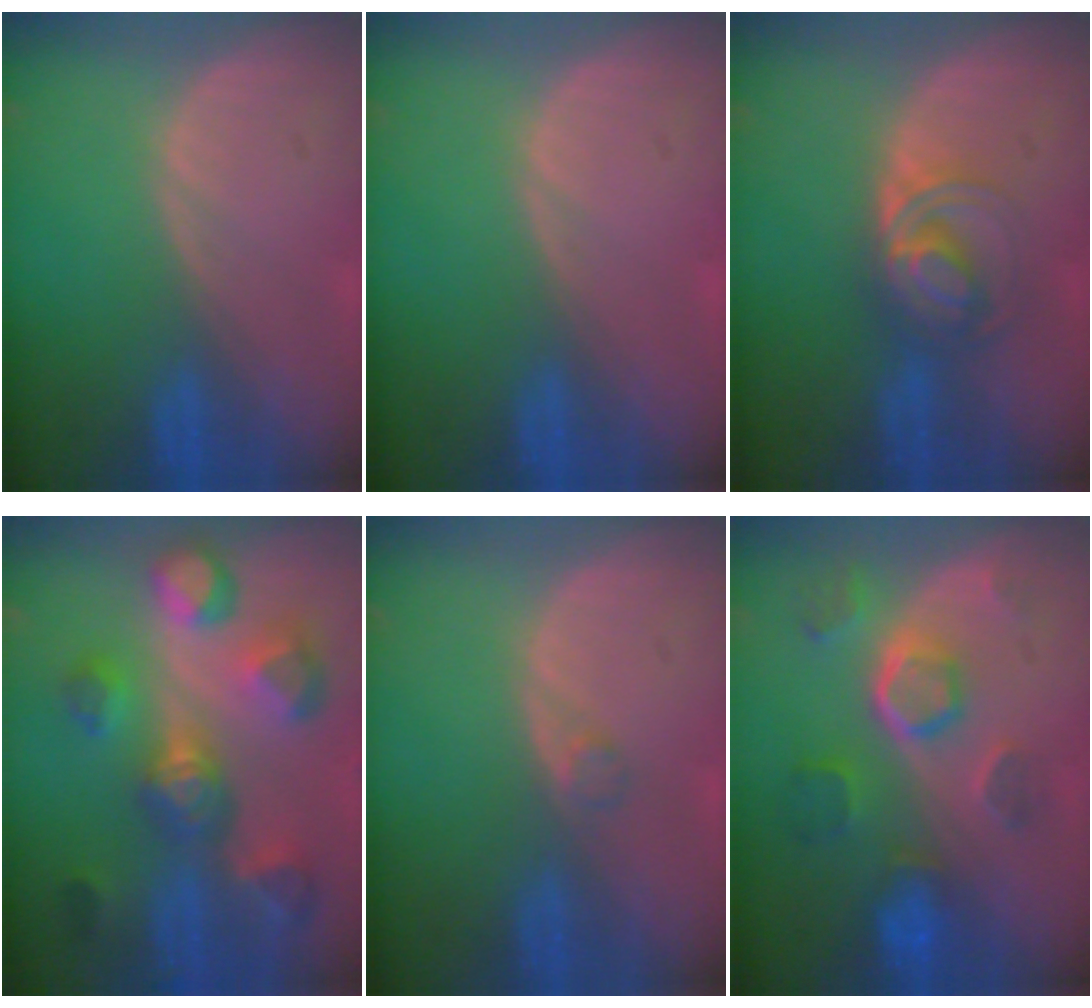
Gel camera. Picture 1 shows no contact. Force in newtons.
{"total": 0.0}
{"total": 6.2, "press": 5.6, "slide": 2.6}
{"total": 11.0, "press": 9.9, "slide": 4.8}
{"total": 1.2, "press": 1.2, "slide": 0.1}
{"total": 8.6, "press": 7.7, "slide": 3.8}